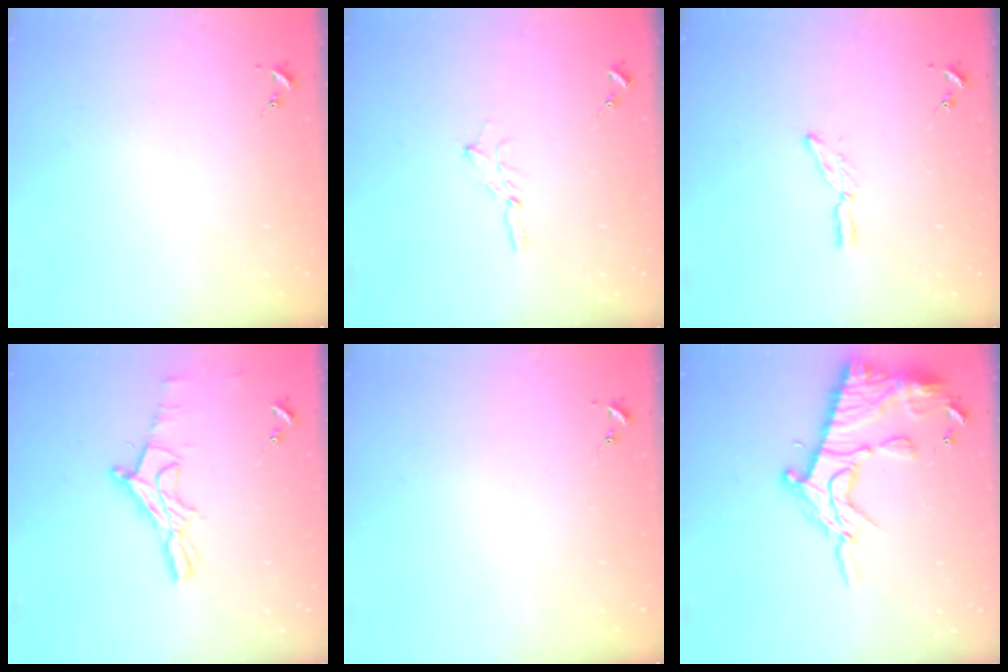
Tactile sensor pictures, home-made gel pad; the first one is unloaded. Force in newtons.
{"total": 2.7, "press": 2.7, "slide": 0.2}
{"total": 6.8, "press": 6.8, "slide": 0.2}
{"total": 13.2, "press": 13.1, "slide": 1.1}
{"total": 0.0}
{"total": 19.3, "press": 19.3, "slide": 1.3}